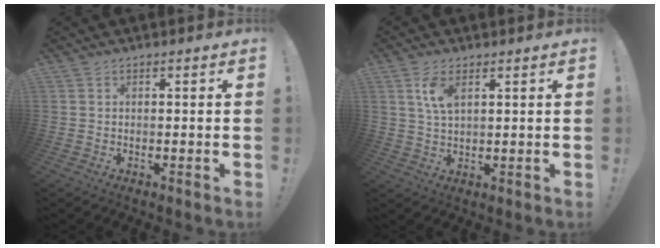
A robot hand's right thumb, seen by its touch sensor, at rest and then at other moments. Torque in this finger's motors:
{"motor_torque": [0.03, 0.08, 0.38, -0.54, 0.25]}